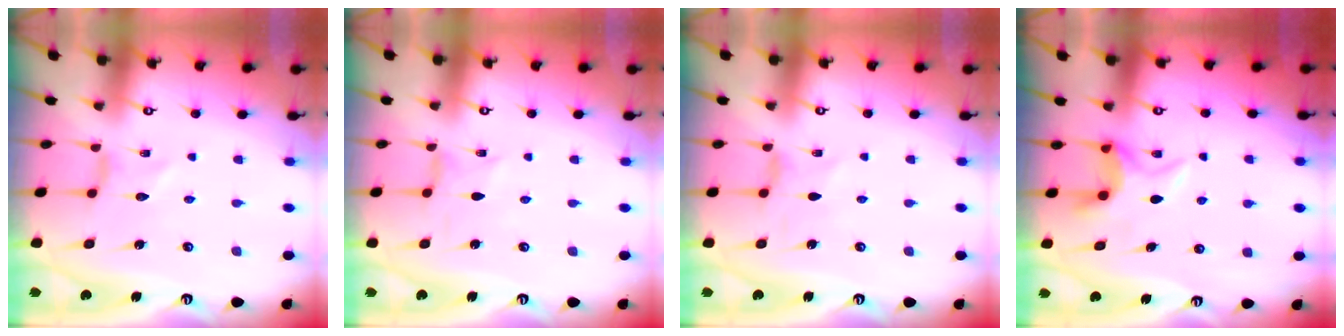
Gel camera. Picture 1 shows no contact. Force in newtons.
{"total": 0.0}
{"total": 2.3, "press": 2.3, "slide": 0.4}
{"total": 7.1, "press": 7.1, "slide": 0.6}